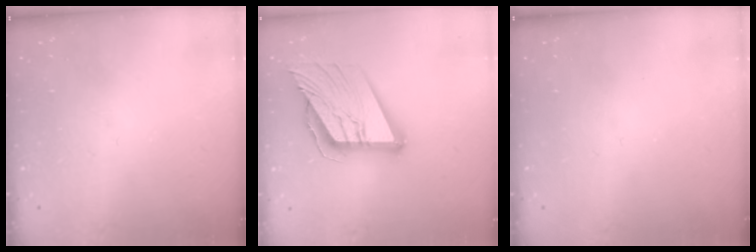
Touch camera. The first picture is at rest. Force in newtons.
{"total": 17.6, "press": 17.4, "slide": 3.0}
{"total": 0.0}